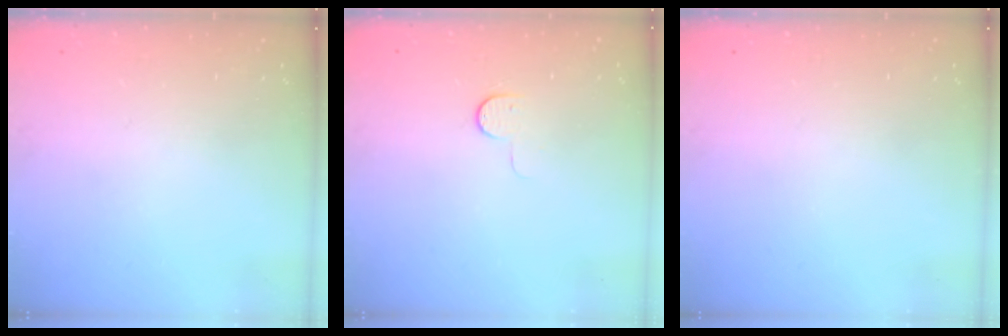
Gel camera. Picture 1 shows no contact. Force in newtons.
{"total": 4.9, "press": 4.9, "slide": 0.5}
{"total": 0.0}